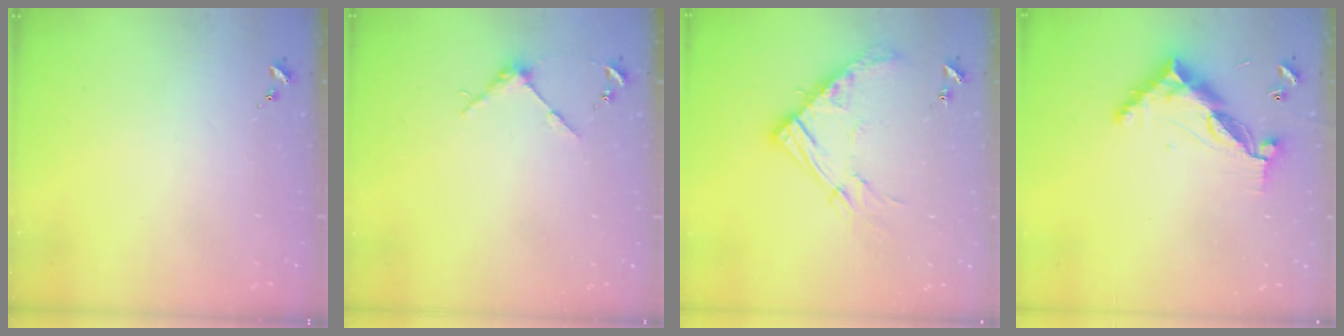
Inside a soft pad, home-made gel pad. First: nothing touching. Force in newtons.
{"total": 3.8, "press": 3.7, "slide": 0.4}
{"total": 15.1, "press": 15.1, "slide": 1.5}
{"total": 11.5, "press": 11.4, "slide": 1.0}